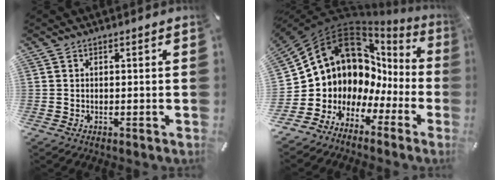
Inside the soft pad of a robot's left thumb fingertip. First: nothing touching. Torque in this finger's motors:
{"motor_torque": [-0.06, 3.14, 2.42, 0.35, 0.22]}